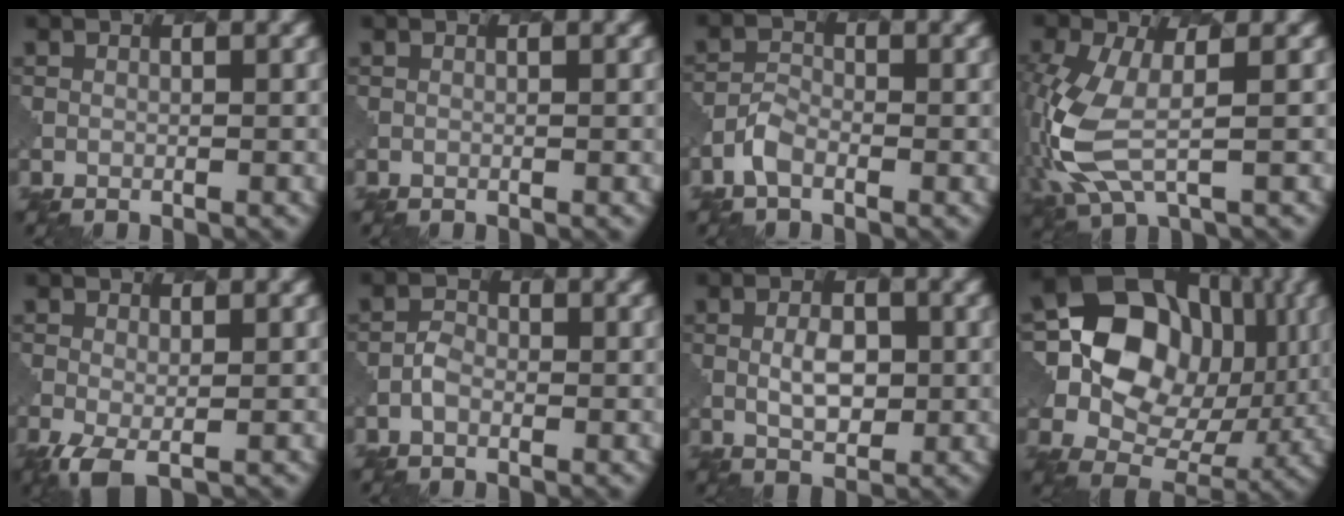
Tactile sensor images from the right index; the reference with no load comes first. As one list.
[{"total": 0.0}, {"total": 1.9, "force": [-1.3, 1.0, 0.8], "torque": [-0.023, 0.001, -0.030]}, {"total": 6.8, "force": [-1.0, 3.2, 5.9], "torque": [-0.170, -0.010, -0.020]}, {"total": 2.1, "force": [-1.0, 0.8, 1.7], "torque": [-0.044, -0.011, -0.016]}, {"total": 1.1, "force": [-0.6, 0.8, 0.4], "torque": [-0.009, 0.002, -0.012]}, {"total": 2.8, "force": [0.3, 1.7, 2.2], "torque": [-0.044, -0.003, 0.010]}, {"total": 13.1, "force": [2.0, 10.7, 7.4], "torque": [-0.119, -0.002, 0.030]}]